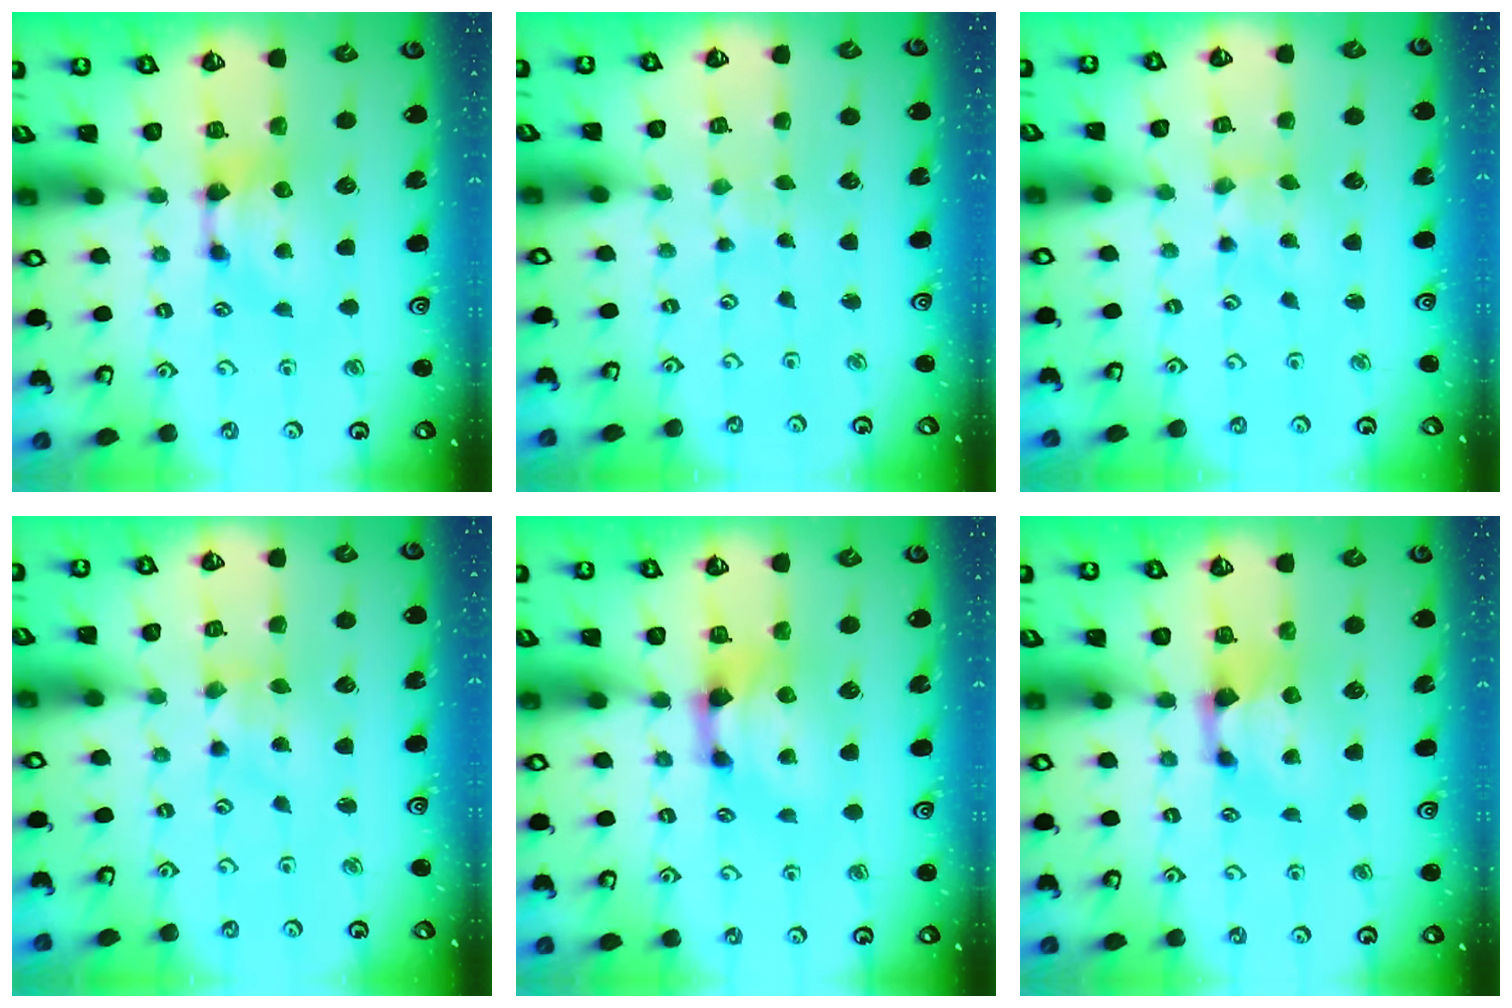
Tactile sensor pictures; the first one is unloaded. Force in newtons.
{"total": 6.5, "press": 6.5, "slide": 0.4}
{"total": 3.0, "press": 2.9, "slide": 0.8}
{"total": 2.6, "press": 2.4, "slide": 0.8}
{"total": 1.9, "press": 1.3, "slide": 1.4}
{"total": 0.6, "press": 0.1, "slide": 0.6}